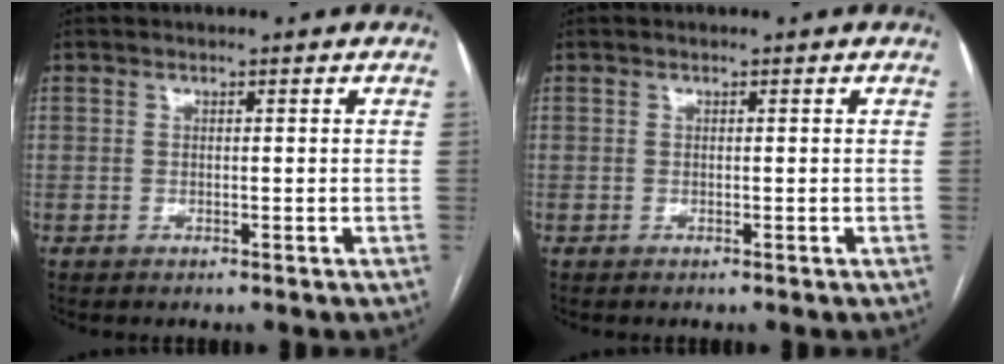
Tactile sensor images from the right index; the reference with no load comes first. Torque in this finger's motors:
{"motor_torque": [0.00, 0.00, 0.01, 0.00]}